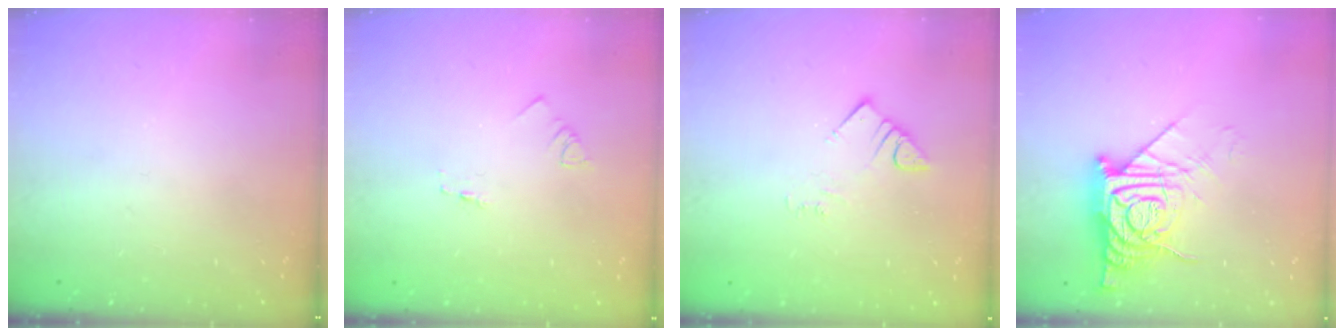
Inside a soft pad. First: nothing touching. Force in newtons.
{"total": 1.3, "press": 1.2, "slide": 0.1}
{"total": 2.8, "press": 2.8, "slide": 0.2}
{"total": 14.3, "press": 14.2, "slide": 1.6}